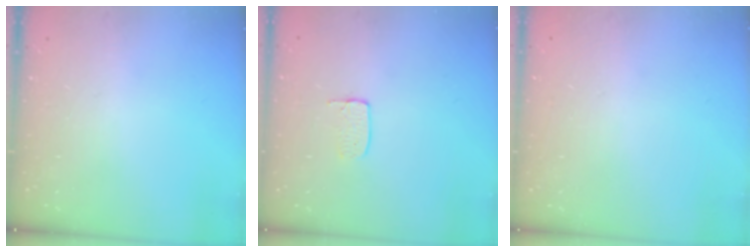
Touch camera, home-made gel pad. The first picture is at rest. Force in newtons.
{"total": 3.5, "press": 3.5, "slide": 0.2}
{"total": 0.0}